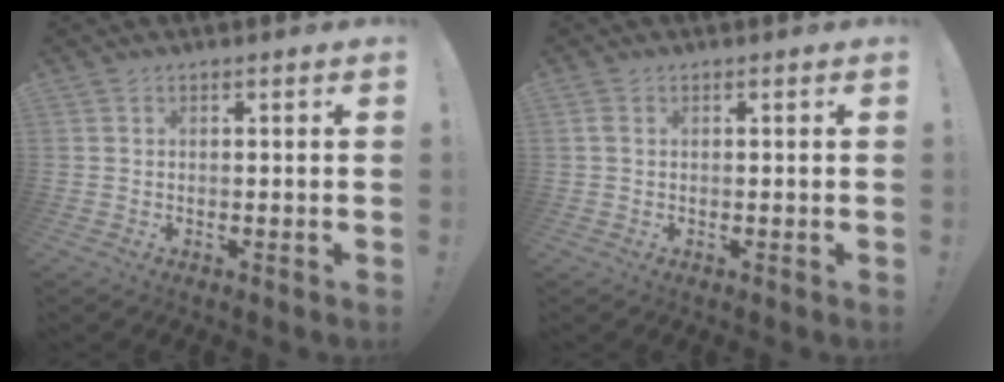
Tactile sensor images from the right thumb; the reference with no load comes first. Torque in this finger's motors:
{"motor_torque": [-0.05, -0.24, 0.33, -0.11, 0.08]}